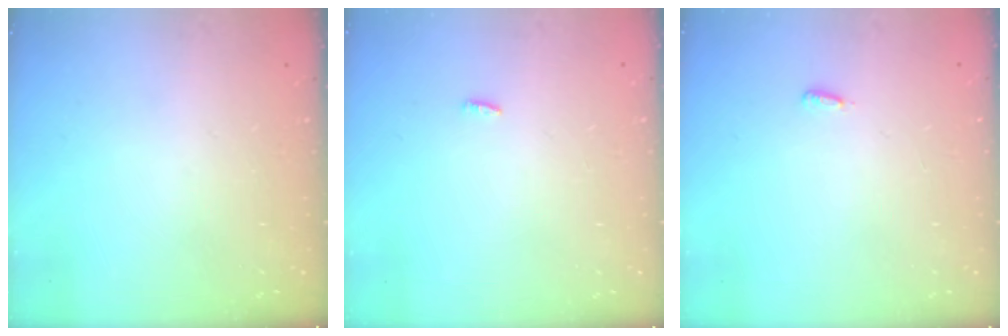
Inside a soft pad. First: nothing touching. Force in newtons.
{"total": 6.6, "press": 2.7, "slide": 6.1}
{"total": 2.7, "press": 2.6, "slide": 0.9}